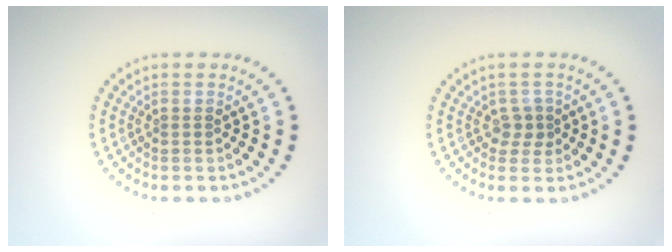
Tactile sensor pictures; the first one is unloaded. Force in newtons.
{"total": 1.5, "press": 1.2, "slide": 0.9}